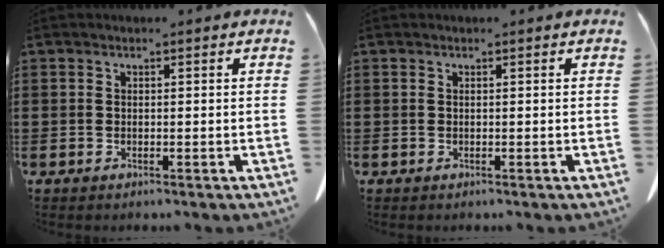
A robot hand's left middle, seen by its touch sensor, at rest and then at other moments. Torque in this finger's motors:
{"motor_torque": [-0.10, 0.07, 0.00, 0.00]}